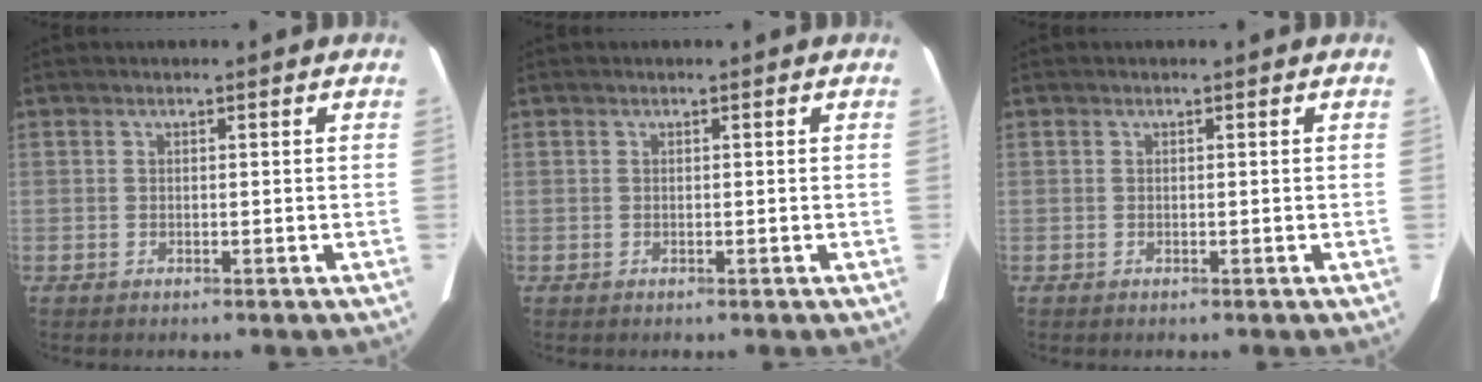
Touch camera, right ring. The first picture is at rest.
{"total": 0.0}
{"total": 0.0}